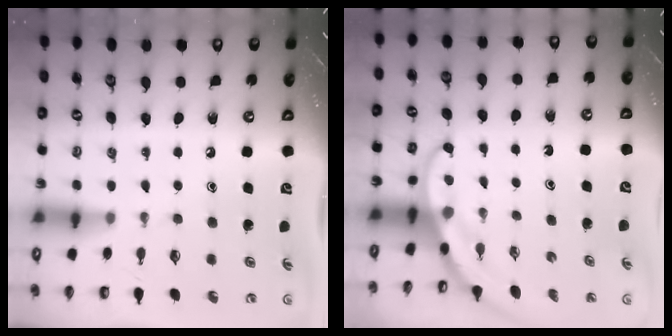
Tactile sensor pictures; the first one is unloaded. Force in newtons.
{"total": 3.0, "press": 3.0, "slide": 0.1}